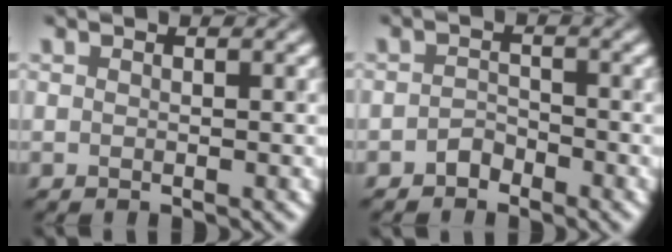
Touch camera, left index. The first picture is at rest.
{"total": 1.2, "force": [-1.0, 0.6, 0.2], "torque": [-0.002, 0.011, -0.021]}